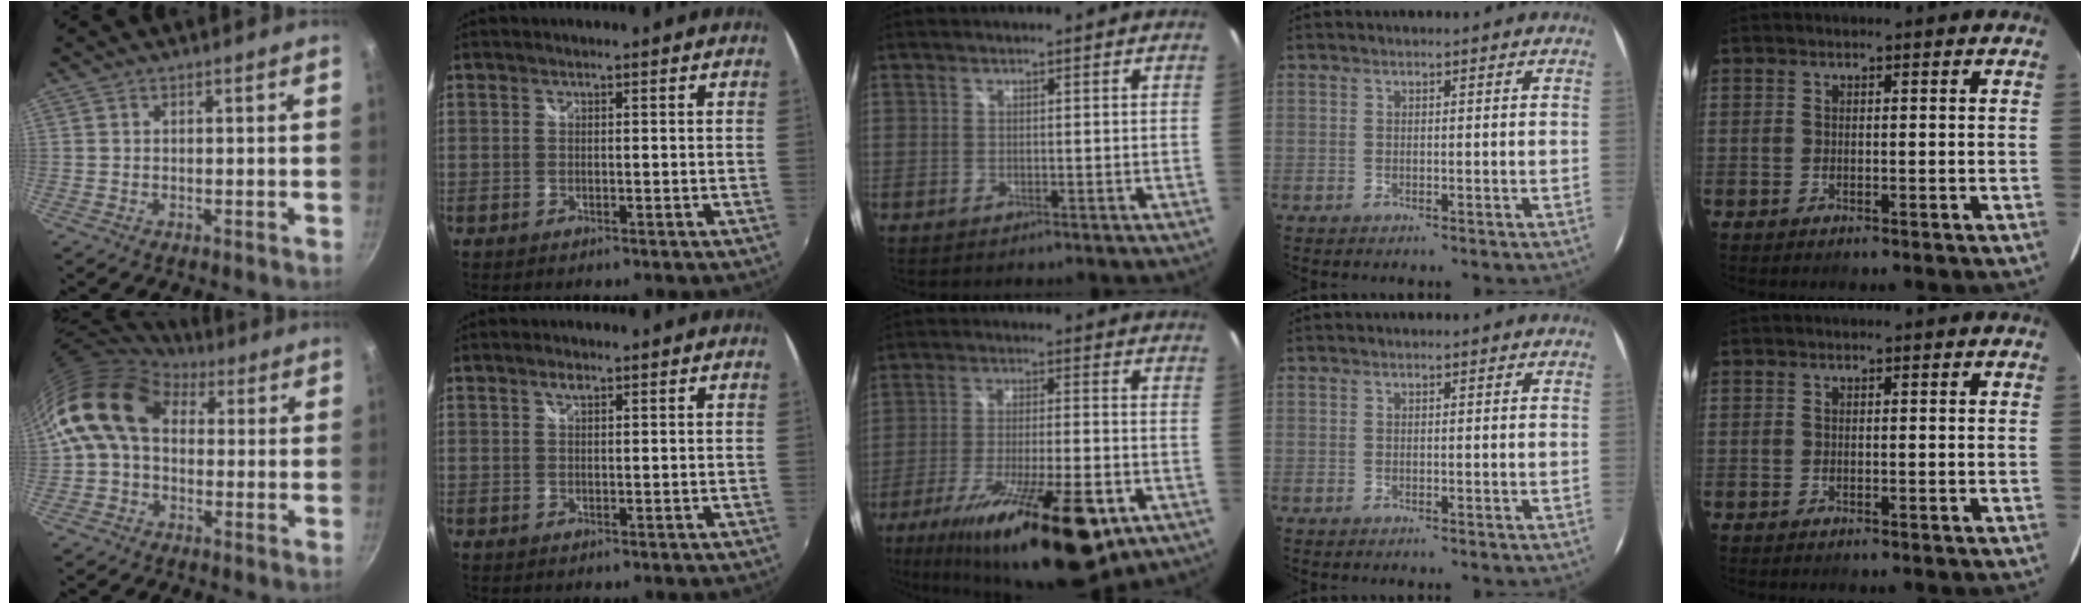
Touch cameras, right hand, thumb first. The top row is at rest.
{"thumb": {"total": 13.0, "force": [2.7, 9.6, 8.4], "torque": [-0.131, 0.015, 0.024]}, "index": {"total": 1.3, "force": [0.8, 0.5, 0.8], "torque": [-0.014, 0.004, 0.013]}, "middle": {"total": 21.8, "force": [-13.1, 6.1, 16.3], "torque": [-0.284, -0.045, -0.207]}}